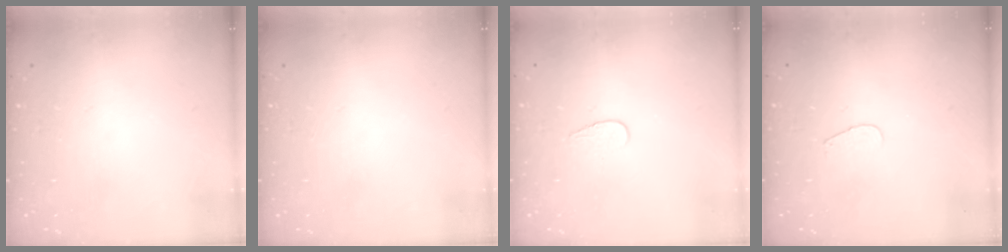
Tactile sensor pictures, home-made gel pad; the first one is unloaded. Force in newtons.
{"total": 0.0}
{"total": 3.7, "press": 3.7, "slide": 0.3}
{"total": 3.3, "press": 3.3, "slide": 0.3}